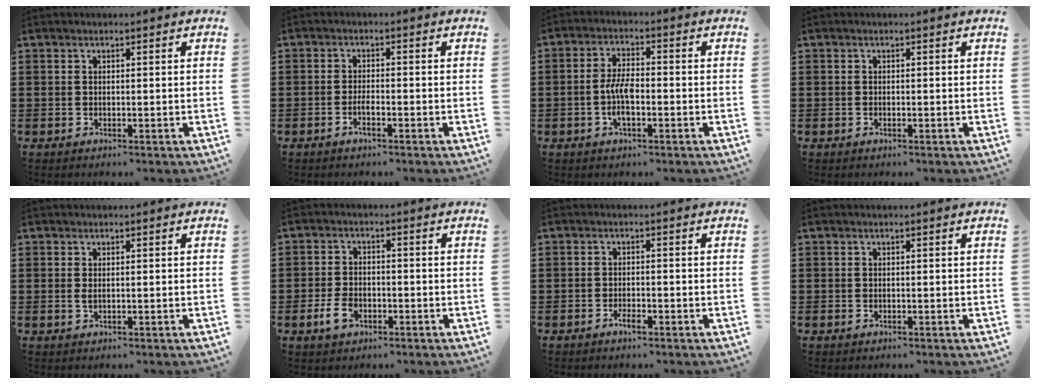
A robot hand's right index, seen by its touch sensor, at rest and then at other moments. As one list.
[{"total": 1.8, "force": [-1.0, 0.3, 1.5], "torque": [-0.026, -0.001, -0.017]}, {"total": 5.4, "force": [-1.3, 2.1, 4.8], "torque": [-0.112, -0.002, -0.032]}, {"total": 0.0}, {"total": 0.9, "force": [0.0, 0.3, 0.8], "torque": [-0.017, 0.000, 0.001]}, {"total": 4.0, "force": [-1.8, 2.1, 2.8], "torque": [-0.069, -0.004, -0.038]}, {"total": 1.8, "force": [-1.2, 0.5, 1.3], "torque": [-0.024, -0.002, -0.021]}, {"total": 0.0}]